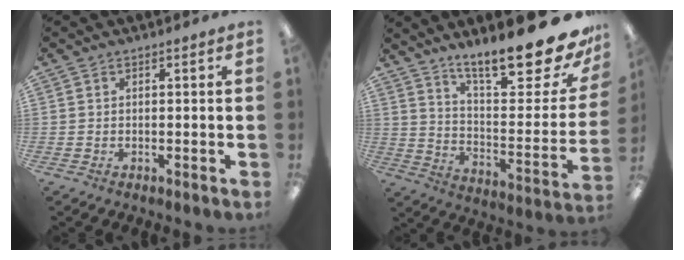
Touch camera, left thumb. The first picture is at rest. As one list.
[{"total": 21.1, "force": [16.5, 4.5, 12.4], "torque": [-0.172, -0.127, 0.265]}]